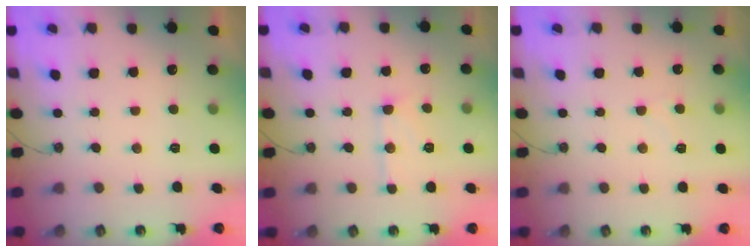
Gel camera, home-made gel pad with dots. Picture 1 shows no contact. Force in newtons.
{"total": 10.0, "press": 10.0, "slide": 0.8}
{"total": 5.0, "press": 4.9, "slide": 0.6}